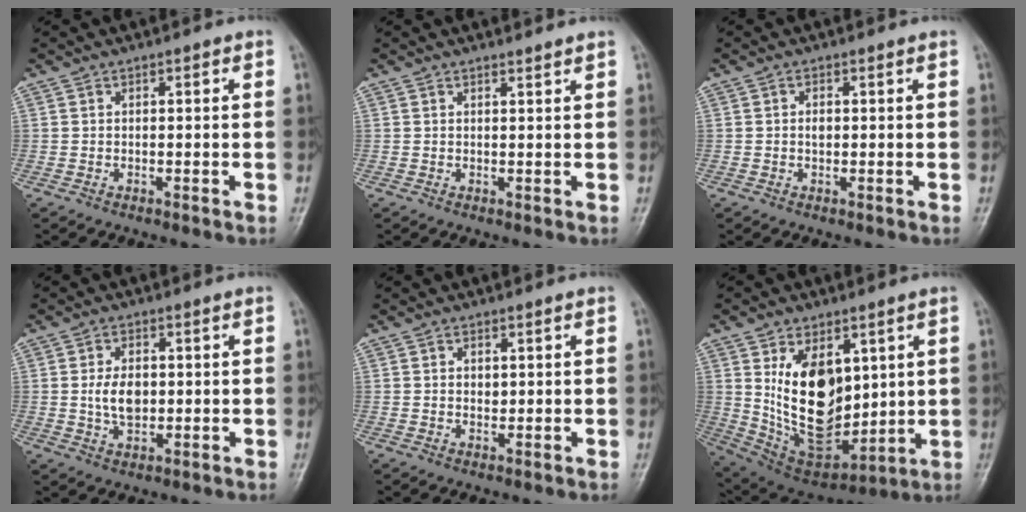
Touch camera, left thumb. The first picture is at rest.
{"total": 1.1, "force": [1.0, -0.3, 0.1], "torque": [-0.007, -0.011, 0.017]}
{"total": 1.2, "force": [0.2, 0.7, 1.0], "torque": [-0.014, 0.001, 0.003]}
{"total": 5.5, "force": [0.4, 3.3, 4.4], "torque": [-0.076, -0.001, 0.011]}
{"total": 1.7, "force": [0.6, 1.0, 1.2], "torque": [-0.015, -0.003, 0.011]}
{"total": 18.4, "force": [3.8, 11.1, 14.2], "torque": [-0.197, -0.032, 0.097]}